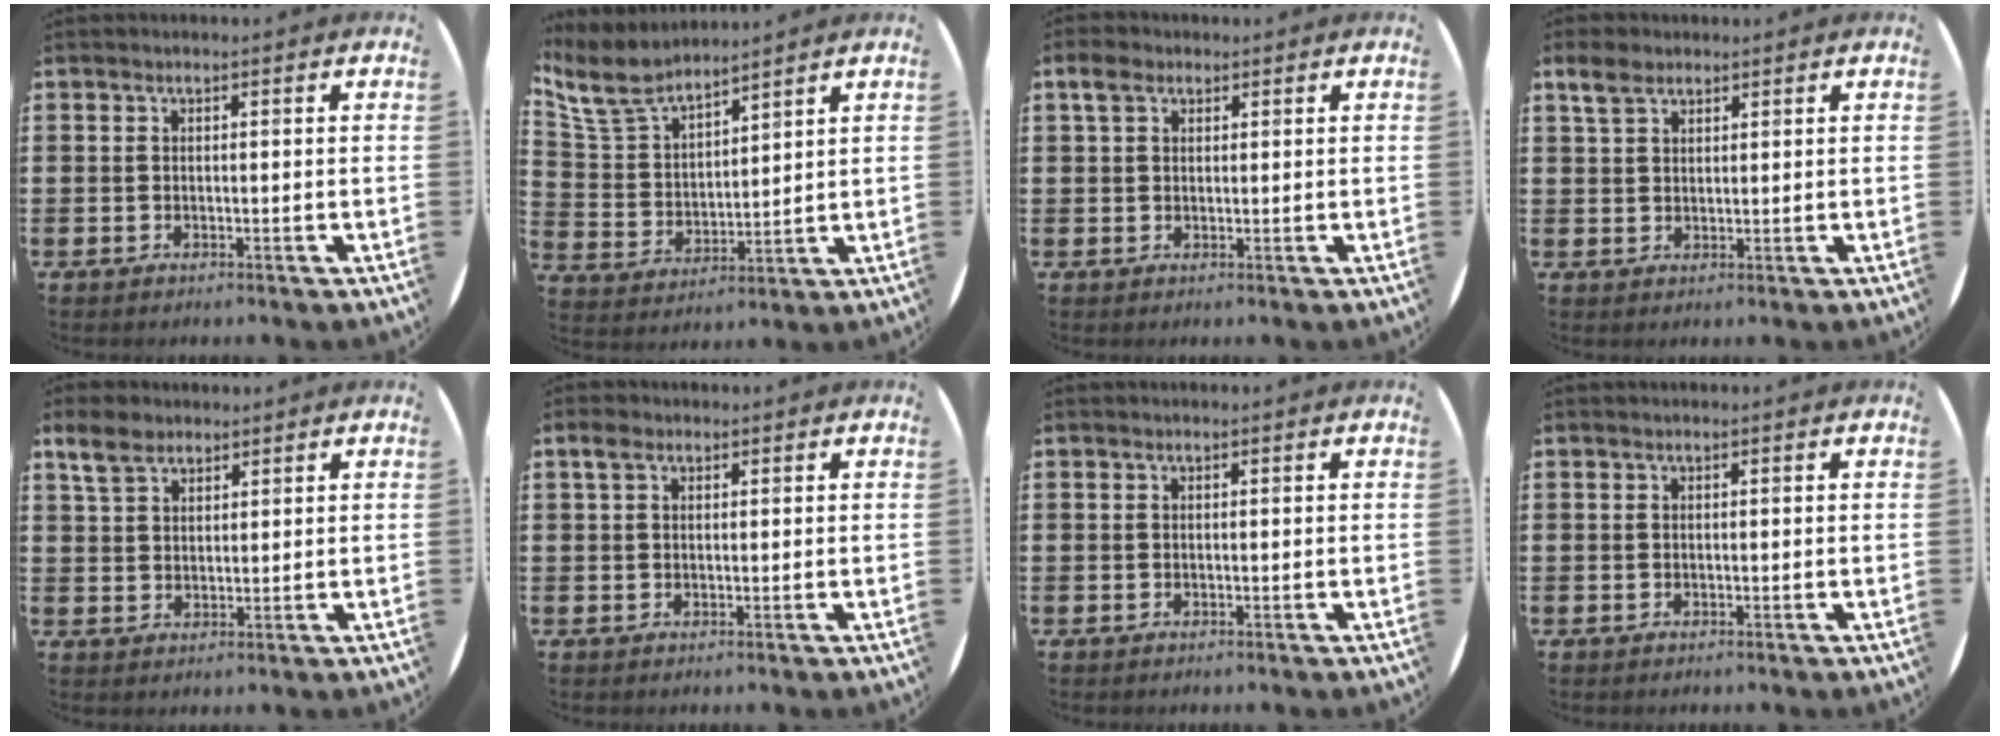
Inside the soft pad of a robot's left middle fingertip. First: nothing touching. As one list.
[{"total": 7.4, "force": [6.8, 2.0, 2.1], "torque": [-0.068, -0.026, 0.124]}, {"total": 2.6, "force": [1.7, 1.5, 1.3], "torque": [-0.012, 0.001, 0.028]}, {"total": 3.2, "force": [2.4, 1.6, 1.3], "torque": [-0.023, 0.003, 0.045]}, {"total": 4.5, "force": [3.4, 2.3, 1.8], "torque": [-0.044, 0.006, 0.065]}, {"total": 1.6, "force": [1.1, 1.0, 0.8], "torque": [-0.009, 0.004, 0.018]}, {"total": 0.0}, {"total": 0.0}]